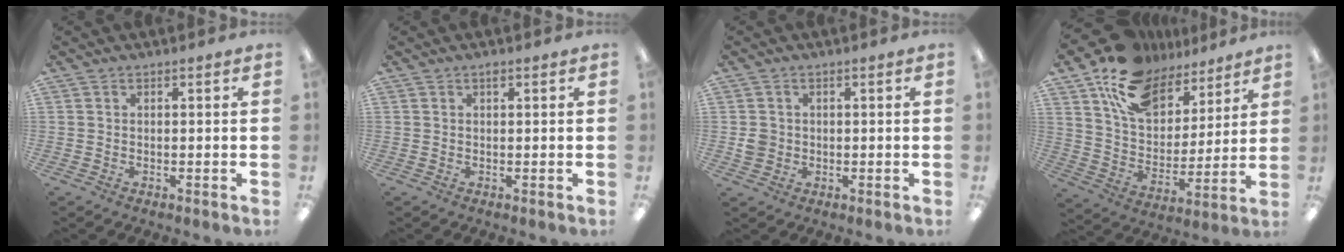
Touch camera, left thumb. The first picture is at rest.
{"total": 0.7, "force": [0.5, 0.3, 0.5], "torque": [-0.012, 0.002, 0.008]}
{"total": 3.1, "force": [0.0, 2.9, 1.1], "torque": [-0.013, 0.002, -0.001]}
{"total": 19.3, "force": [12.9, 10.7, 9.7], "torque": [-0.181, -0.060, 0.235]}